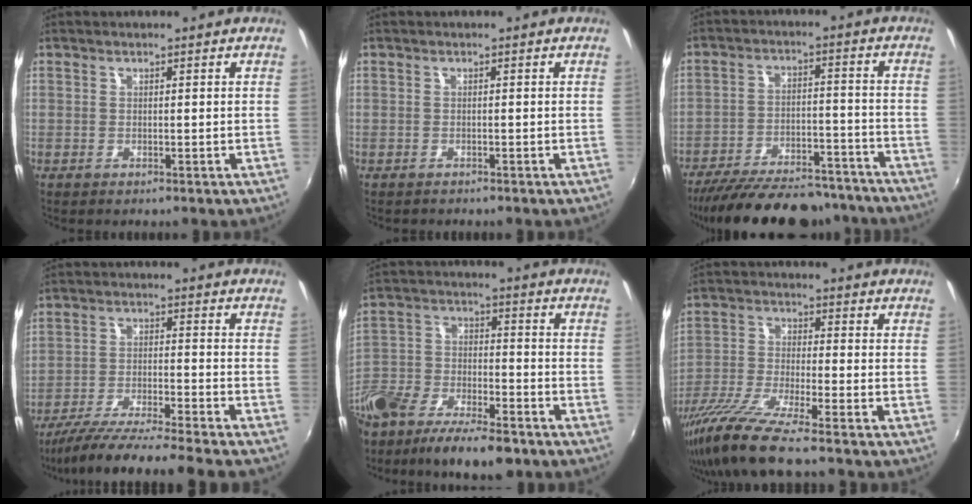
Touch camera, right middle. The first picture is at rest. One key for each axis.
{"total": 0.7, "fx": -0.7, "fy": 0.2, "fz": 0.0, "tx": -0.005, "ty": 0.000, "tz": -0.010}
{"total": 24.2, "fx": -20.9, "fy": 7.2, "fz": 9.7, "tx": -0.192, "ty": -0.003, "tz": -0.284}
{"total": 14.7, "fx": -13.1, "fy": -2.1, "fz": 6.4, "tx": -0.132, "ty": -0.031, "tz": -0.222}
{"total": 15.3, "fx": -9.8, "fy": 6.6, "fz": 9.7, "tx": -0.215, "ty": -0.024, "tz": -0.177}
{"total": 12.7, "fx": -9.8, "fy": -0.1, "fz": 8.0, "tx": -0.168, "ty": -0.037, "tz": -0.185}